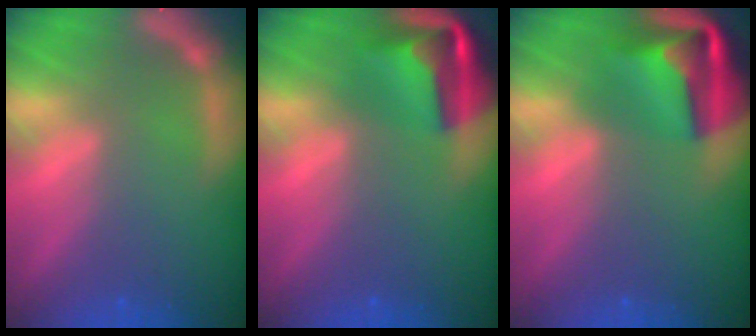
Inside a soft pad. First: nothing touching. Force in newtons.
{"total": 7.4}
{"total": 8.9}